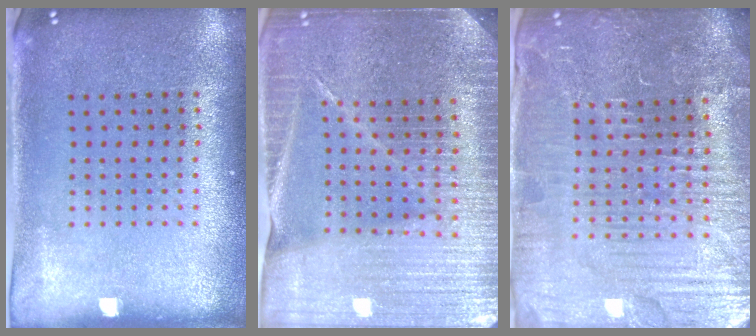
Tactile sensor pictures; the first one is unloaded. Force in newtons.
{"total": 4.8, "press": 4.4, "slide": 1.9}
{"total": 5.6, "press": 5.2, "slide": 2.1}